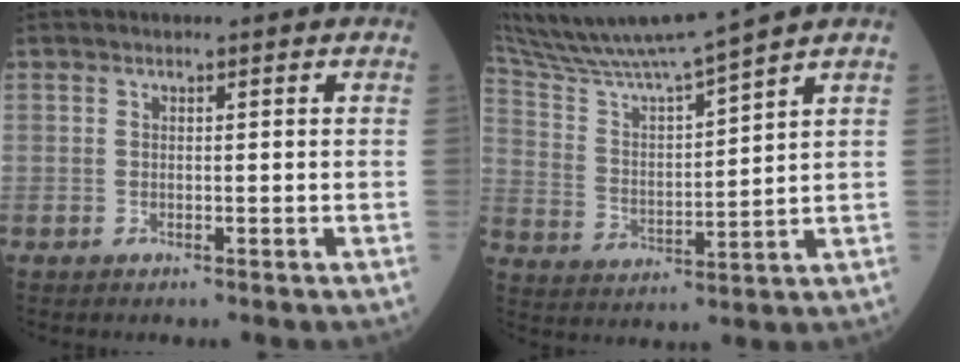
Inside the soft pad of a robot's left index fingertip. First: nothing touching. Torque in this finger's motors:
{"motor_torque": [0.87, -1.28, 0.24, 0.10]}